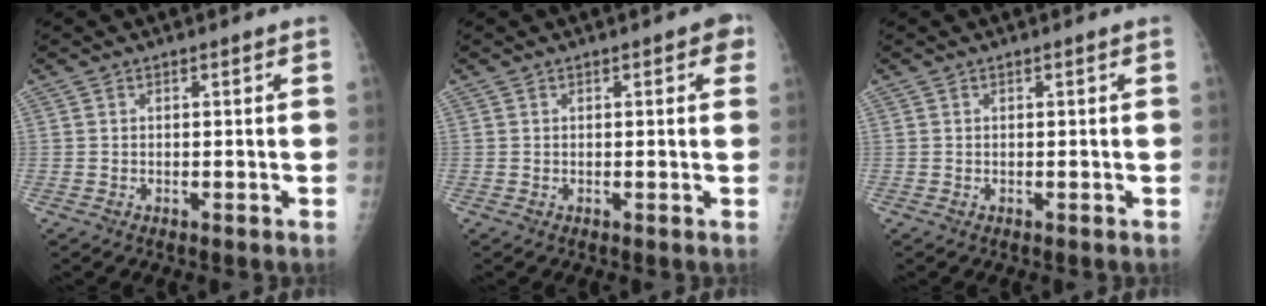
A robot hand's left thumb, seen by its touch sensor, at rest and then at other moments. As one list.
[{"total": 2.5, "force": [1.0, 1.2, 2.0], "torque": [-0.008, 0.002, 0.006]}, {"total": 0.0}]